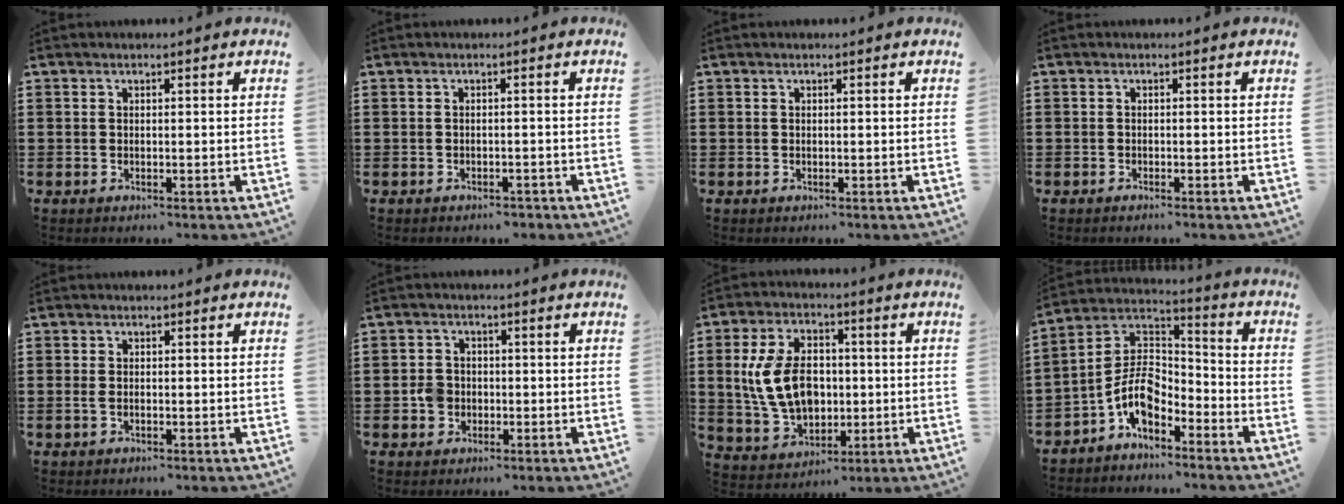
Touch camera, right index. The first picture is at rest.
{"total": 1.0, "force": [-1.0, 0.3, 0.1], "torque": [-0.007, 0.002, -0.021]}
{"total": 0.0}
{"total": 0.6, "force": [-0.6, -0.1, 0.1], "torque": [-0.004, -0.003, -0.012]}
{"total": 1.2, "force": [-0.3, 0.6, 0.9], "torque": [-0.019, 0.002, -0.007]}
{"total": 3.2, "force": [-0.8, 2.8, 1.3], "torque": [-0.039, 0.004, -0.019]}
{"total": 10.9, "force": [0.3, 7.3, 8.1], "torque": [-0.191, 0.013, 0.004]}
{"total": 8.0, "force": [-4.4, 4.2, 5.3], "torque": [-0.132, -0.013, -0.093]}